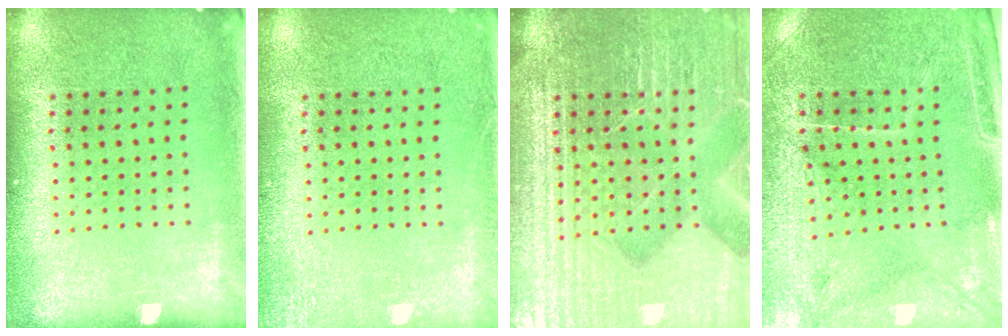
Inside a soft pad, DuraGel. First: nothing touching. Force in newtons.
{"total": 1.9, "press": 1.9, "slide": 0.3}
{"total": 7.1, "press": 7.1, "slide": 0.9}
{"total": 3.3, "press": 3.2, "slide": 1.0}